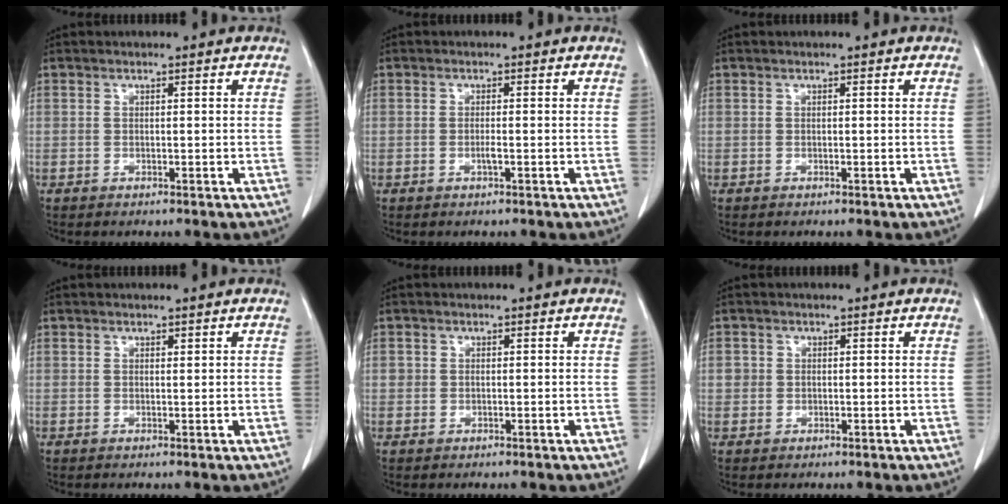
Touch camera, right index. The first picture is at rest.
{"total": 1.0, "force": [-0.3, 0.0, 1.0], "torque": [-0.023, -0.001, -0.006]}
{"total": 0.0}
{"total": 0.0}
{"total": 0.6, "force": [0.0, 0.5, 0.2], "torque": [-0.003, 0.005, 0.000]}
{"total": 1.6, "force": [0.1, 1.6, 0.4], "torque": [-0.001, 0.005, 0.002]}